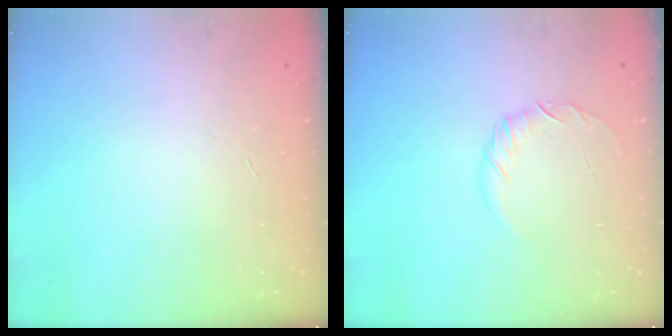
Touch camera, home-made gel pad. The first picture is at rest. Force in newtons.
{"total": 5.2, "press": 5.0, "slide": 1.3}